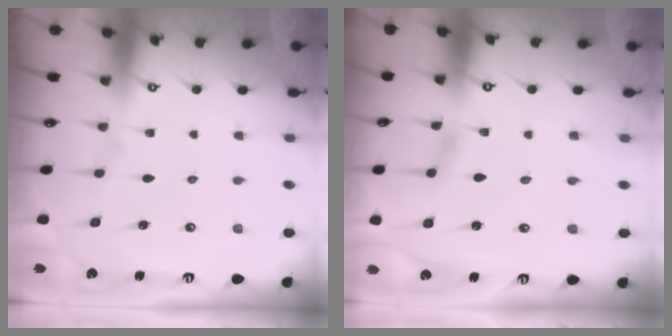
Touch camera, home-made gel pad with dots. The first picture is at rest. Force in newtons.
{"total": 1.5, "press": 1.5, "slide": 0.2}